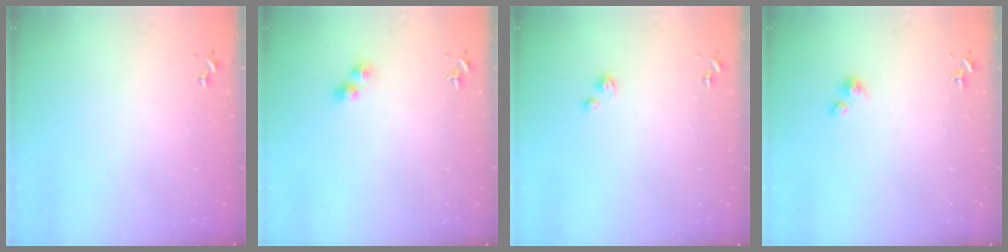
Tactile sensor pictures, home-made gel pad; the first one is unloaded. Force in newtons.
{"total": 5.7, "press": 5.7, "slide": 0.2}
{"total": 1.9, "press": 1.9, "slide": 0.2}
{"total": 3.0, "press": 3.0, "slide": 0.2}